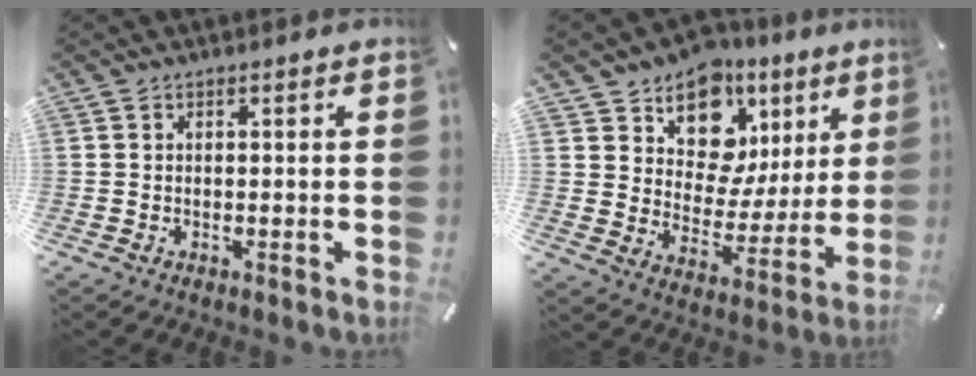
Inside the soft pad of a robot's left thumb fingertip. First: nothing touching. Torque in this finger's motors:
{"motor_torque": [2.47, 2.54, 1.41, -1.36, 0.13]}